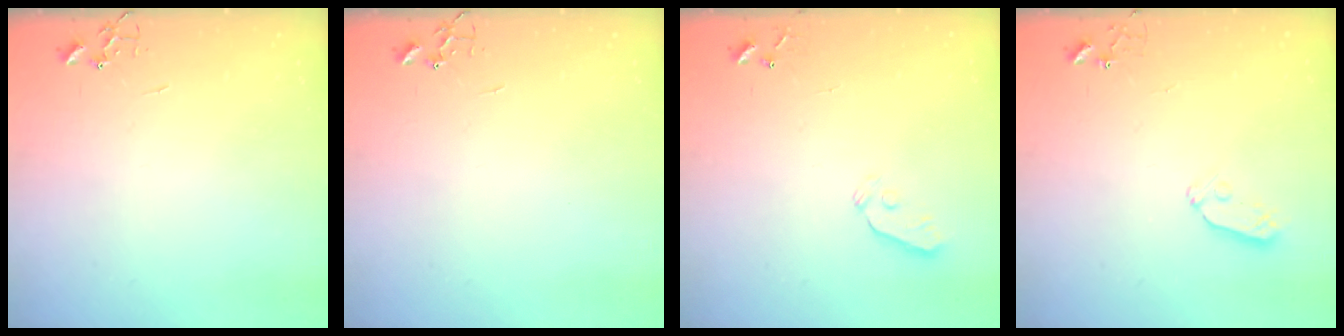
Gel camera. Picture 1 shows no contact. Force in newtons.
{"total": 0.0}
{"total": 3.2, "press": 3.1, "slide": 0.6}
{"total": 5.0, "press": 4.9, "slide": 1.1}